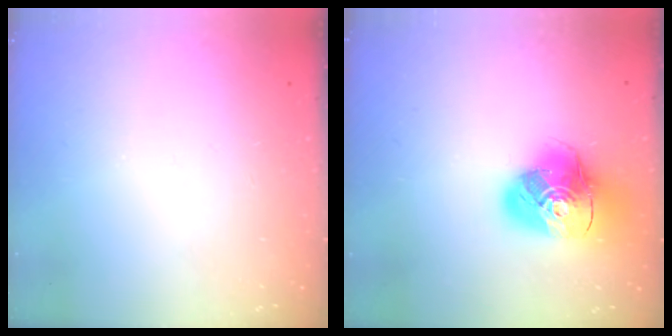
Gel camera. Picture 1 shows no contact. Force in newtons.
{"total": 16.0, "press": 15.9, "slide": 1.8}